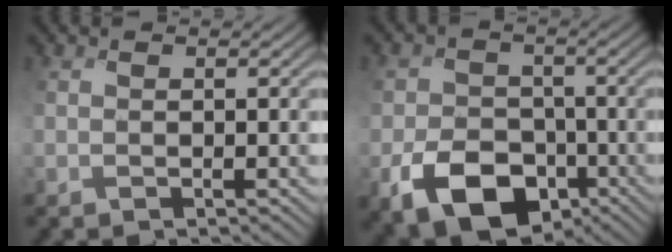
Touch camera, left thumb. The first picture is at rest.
{"total": 10.2, "force": [-4.7, 6.9, 5.8], "torque": [-0.116, -0.022, -0.085]}